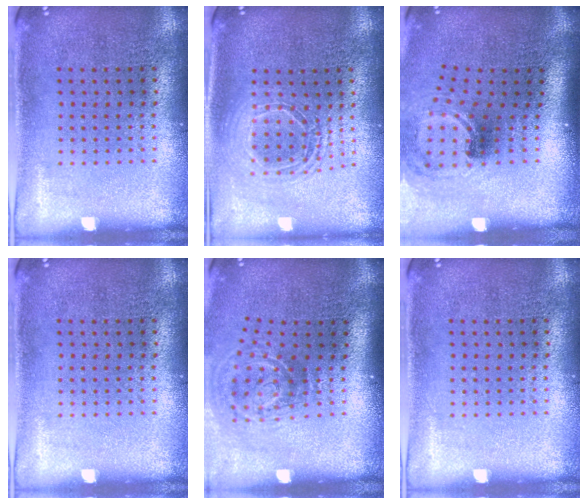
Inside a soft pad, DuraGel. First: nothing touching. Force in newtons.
{"total": 1.6, "press": 1.3, "slide": 0.9}
{"total": 1.6, "press": 1.1, "slide": 1.2}
{"total": 0.0}
{"total": 2.0, "press": 1.2, "slide": 1.6}
{"total": 0.0}